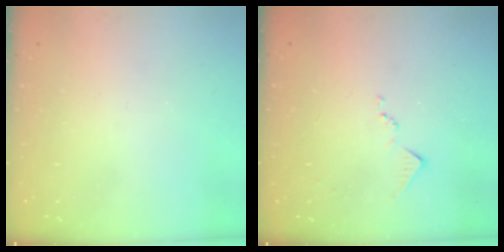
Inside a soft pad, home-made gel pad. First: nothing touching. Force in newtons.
{"total": 7.5, "press": 7.4, "slide": 0.8}